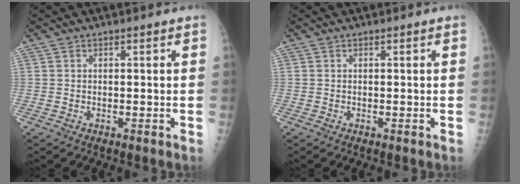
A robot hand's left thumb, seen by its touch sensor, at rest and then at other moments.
{"total": 0.0}